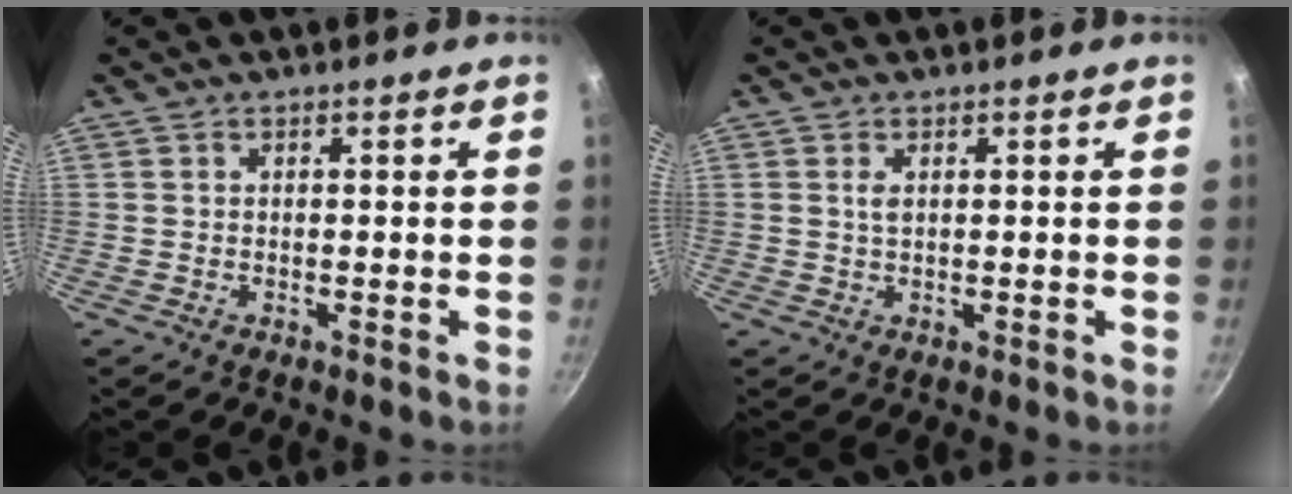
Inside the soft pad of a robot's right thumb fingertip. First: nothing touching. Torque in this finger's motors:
{"motor_torque": [0.00, 0.11, 0.36, -0.06, 0.01]}